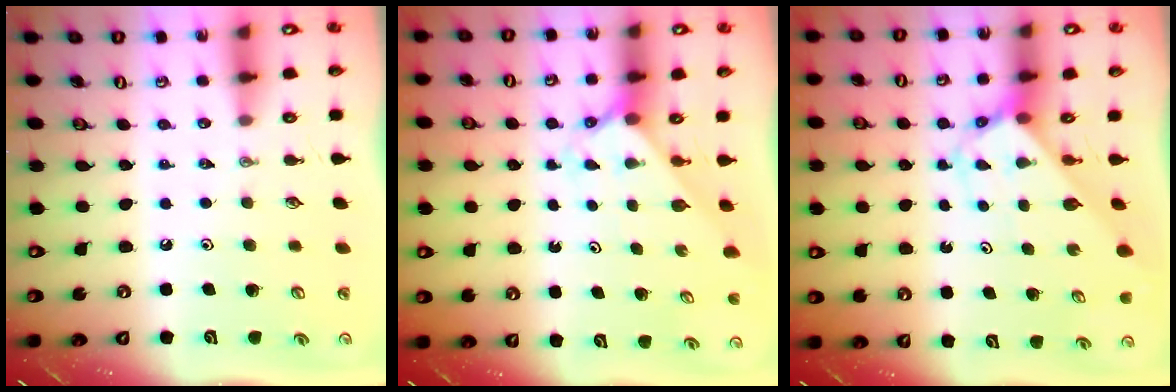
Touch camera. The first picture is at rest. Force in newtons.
{"total": 2.1, "press": 2.1, "slide": 0.2}
{"total": 2.9, "press": 2.9, "slide": 0.1}